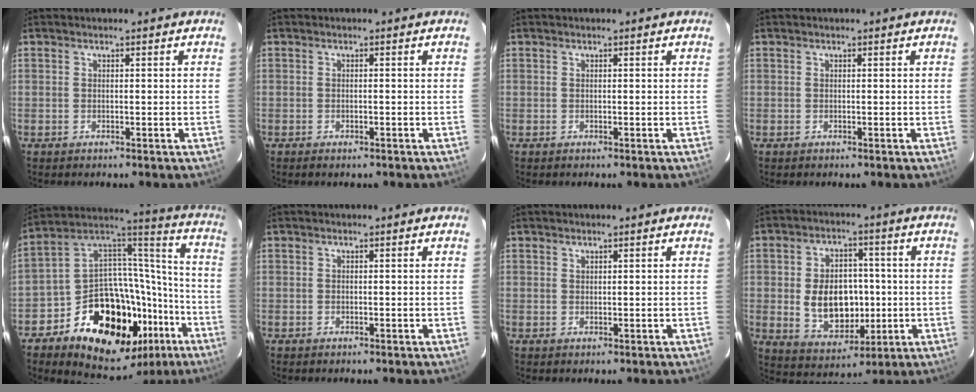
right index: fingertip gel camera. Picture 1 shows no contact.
{"total": 1.0, "force": [-0.8, 0.3, 0.6], "torque": [-0.010, -0.002, -0.013]}
{"total": 0.0}
{"total": 0.0}
{"total": 27.7, "force": [-14.3, 18.4, 15.0], "torque": [-0.258, 0.076, -0.197]}
{"total": 0.0}
{"total": 0.5, "force": [0.5, 0.2, 0.0], "torque": [0.000, 0.001, 0.010]}
{"total": 11.9, "force": [-0.8, 8.5, 8.3], "torque": [-0.168, 0.005, 0.008]}